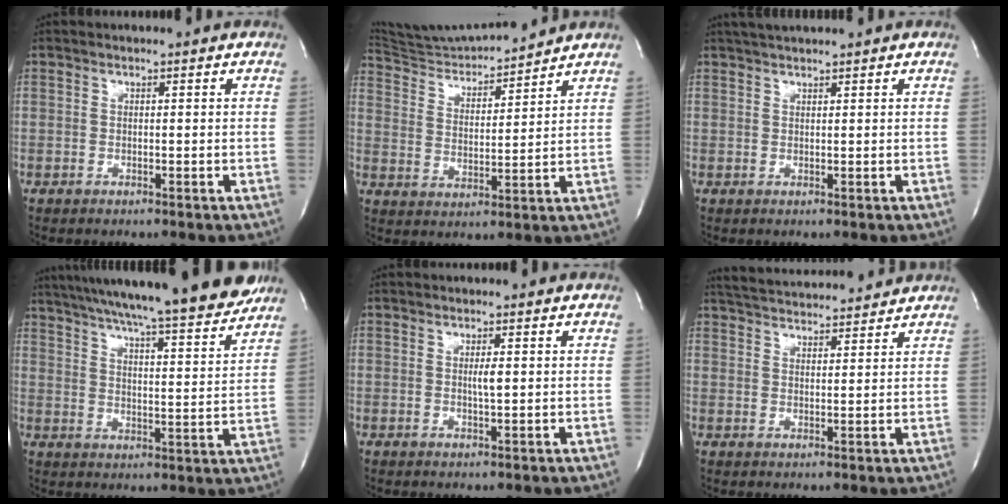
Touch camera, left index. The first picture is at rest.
{"total": 12.3, "force": [11.9, -0.1, 2.8], "torque": [-0.061, 0.006, 0.209]}
{"total": 3.5, "force": [3.2, -0.2, 1.5], "torque": [-0.023, 0.023, 0.057]}
{"total": 23.0, "force": [20.4, 0.8, 10.7], "torque": [-0.174, -0.025, 0.282]}
{"total": 1.6, "force": [0.2, 0.0, 1.6], "torque": [-0.033, -0.003, 0.004]}
{"total": 13.9, "force": [13.2, 1.6, 4.1], "torque": [-0.077, 0.026, 0.194]}